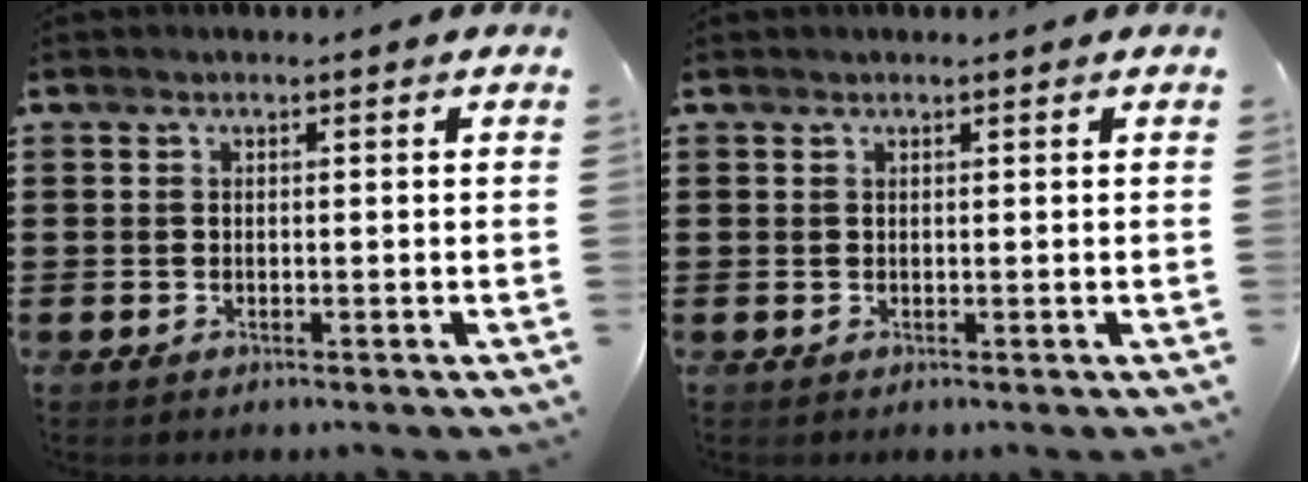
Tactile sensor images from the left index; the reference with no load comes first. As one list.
[{"total": 0.0}]